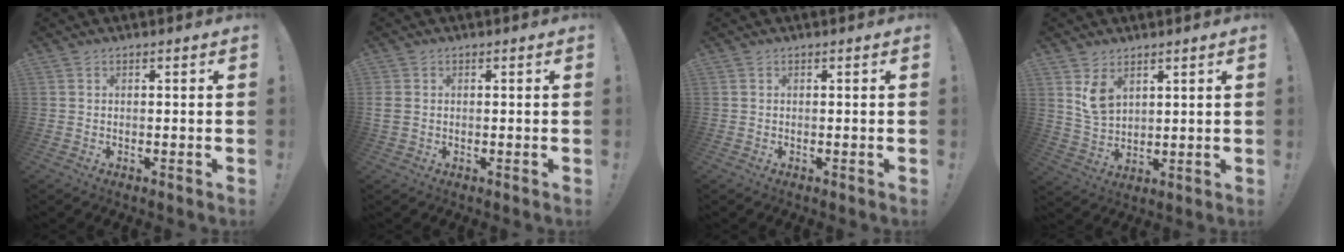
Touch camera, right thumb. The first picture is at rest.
{"total": 2.1, "force": [0.3, 1.7, 1.2], "torque": [-0.035, 0.006, 0.007]}
{"total": 0.0}
{"total": 7.0, "force": [4.2, 4.5, 3.3], "torque": [-0.048, -0.024, 0.081]}